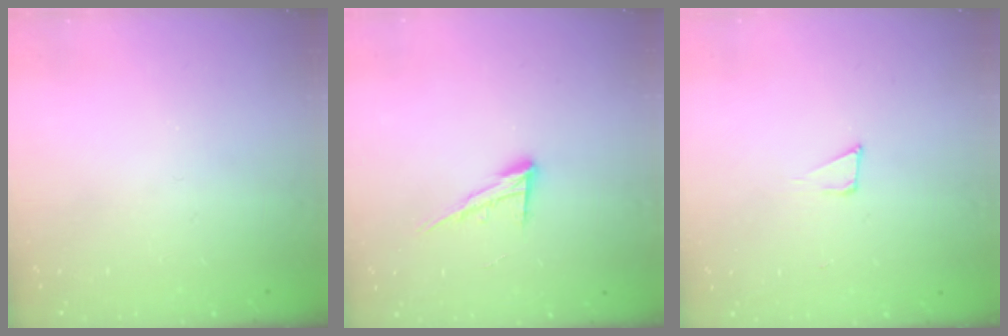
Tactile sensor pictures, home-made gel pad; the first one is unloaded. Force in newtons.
{"total": 10.6, "press": 10.5, "slide": 1.6}
{"total": 4.6, "press": 4.5, "slide": 0.8}